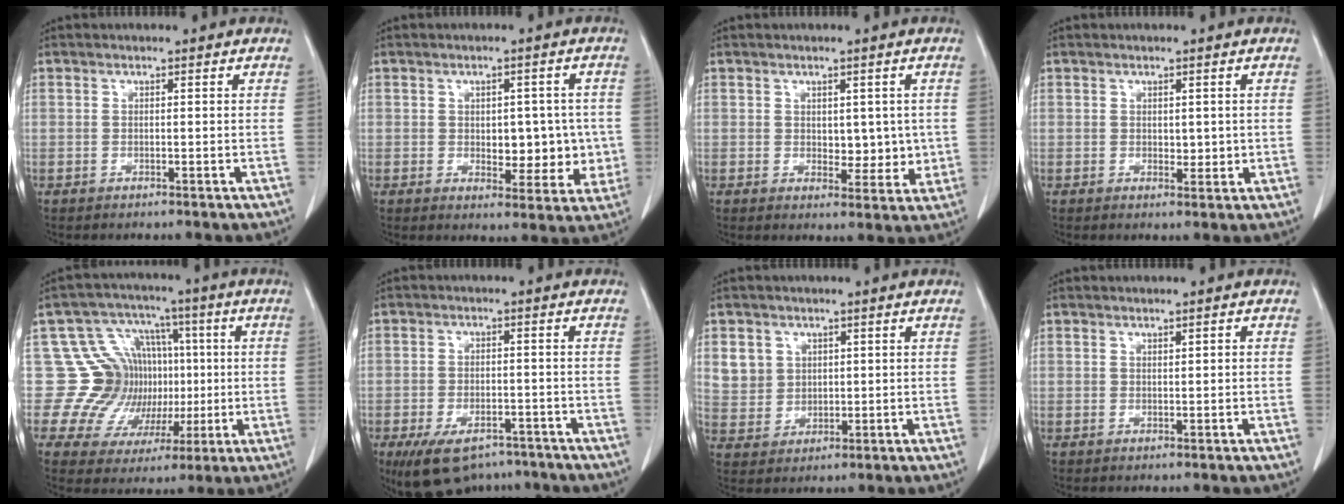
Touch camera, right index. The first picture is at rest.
{"total": 7.4, "force": [-0.3, 4.4, 6.0], "torque": [-0.060, 0.008, 0.005]}
{"total": 4.7, "force": [0.3, 2.9, 3.8], "torque": [-0.039, -0.006, 0.012]}
{"total": 2.0, "force": [0.2, 1.2, 1.5], "torque": [-0.021, -0.005, 0.006]}
{"total": 13.4, "force": [0.9, 13.0, 3.3], "torque": [-0.049, 0.069, 0.037]}
{"total": 10.4, "force": [-7.6, 5.0, 5.1], "torque": [-0.088, 0.001, -0.116]}
{"total": 5.2, "force": [2.3, 4.7, 0.8], "torque": [-0.012, 0.007, 0.056]}
{"total": 0.7, "force": [0.3, 0.0, 0.6], "torque": [-0.012, 0.000, 0.006]}